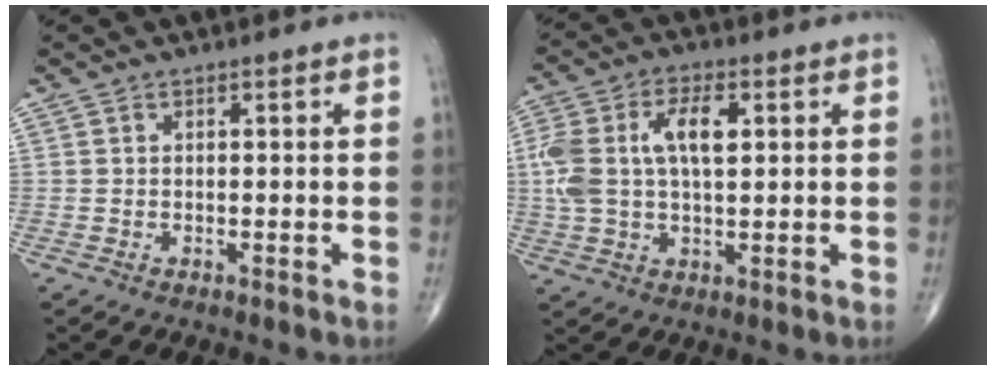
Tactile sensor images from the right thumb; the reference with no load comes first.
{"total": 12.6, "force": [2.2, 6.4, 10.6], "torque": [-0.225, 0.019, 0.044]}